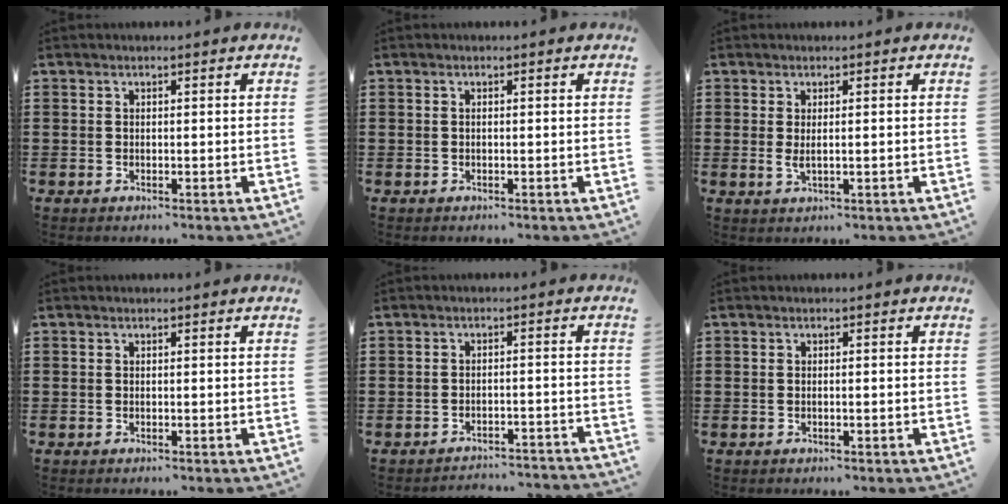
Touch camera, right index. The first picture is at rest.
{"total": 0.0}
{"total": 2.1, "force": [0.1, 0.3, 2.1], "torque": [-0.046, -0.009, 0.000]}
{"total": 0.0}
{"total": 2.7, "force": [-2.7, 0.1, 0.0], "torque": [-0.006, -0.001, -0.057]}
{"total": 0.6, "force": [-0.2, 0.0, 0.5], "torque": [-0.010, -0.004, -0.003]}